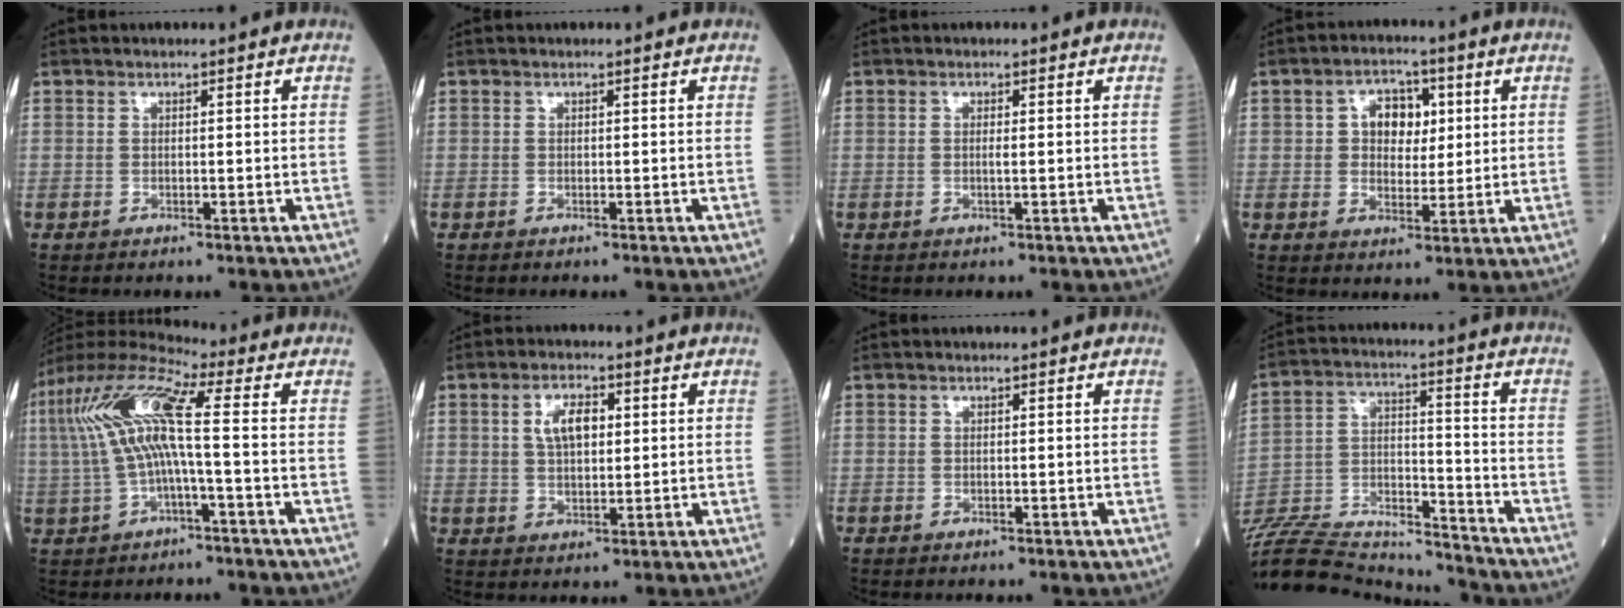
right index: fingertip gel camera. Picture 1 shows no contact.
{"total": 0.0}
{"total": 0.7, "force": [0.1, -0.1, 0.7], "torque": [-0.016, 0.000, 0.004]}
{"total": 6.0, "force": [1.5, 4.0, 4.2], "torque": [-0.063, 0.017, 0.027]}
{"total": 11.4, "force": [0.7, 1.4, 11.3], "torque": [-0.243, 0.036, 0.010]}
{"total": 5.3, "force": [1.5, 2.4, 4.4], "torque": [-0.084, 0.010, 0.030]}
{"total": 0.0}
{"total": 23.5, "force": [-22.3, 3.4, 6.8], "torque": [-0.183, -0.008, -0.365]}